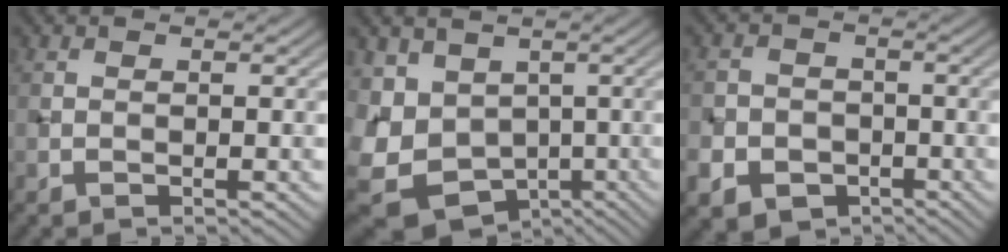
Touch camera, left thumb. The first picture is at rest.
{"total": 11.4, "force": [-2.4, 9.2, 6.3], "torque": [-0.171, -0.027, -0.008]}
{"total": 7.4, "force": [-3.5, 6.3, 1.7], "torque": [-0.050, -0.022, -0.076]}